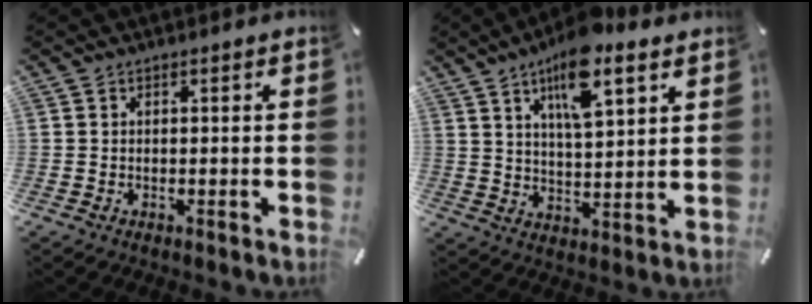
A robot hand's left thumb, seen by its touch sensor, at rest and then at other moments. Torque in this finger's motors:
{"motor_torque": [2.99, 2.02, 1.69, -1.08, 0.55]}